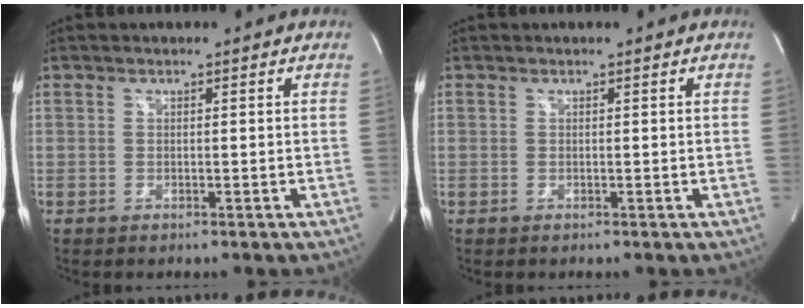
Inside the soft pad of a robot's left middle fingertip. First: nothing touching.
{"total": 0.0}